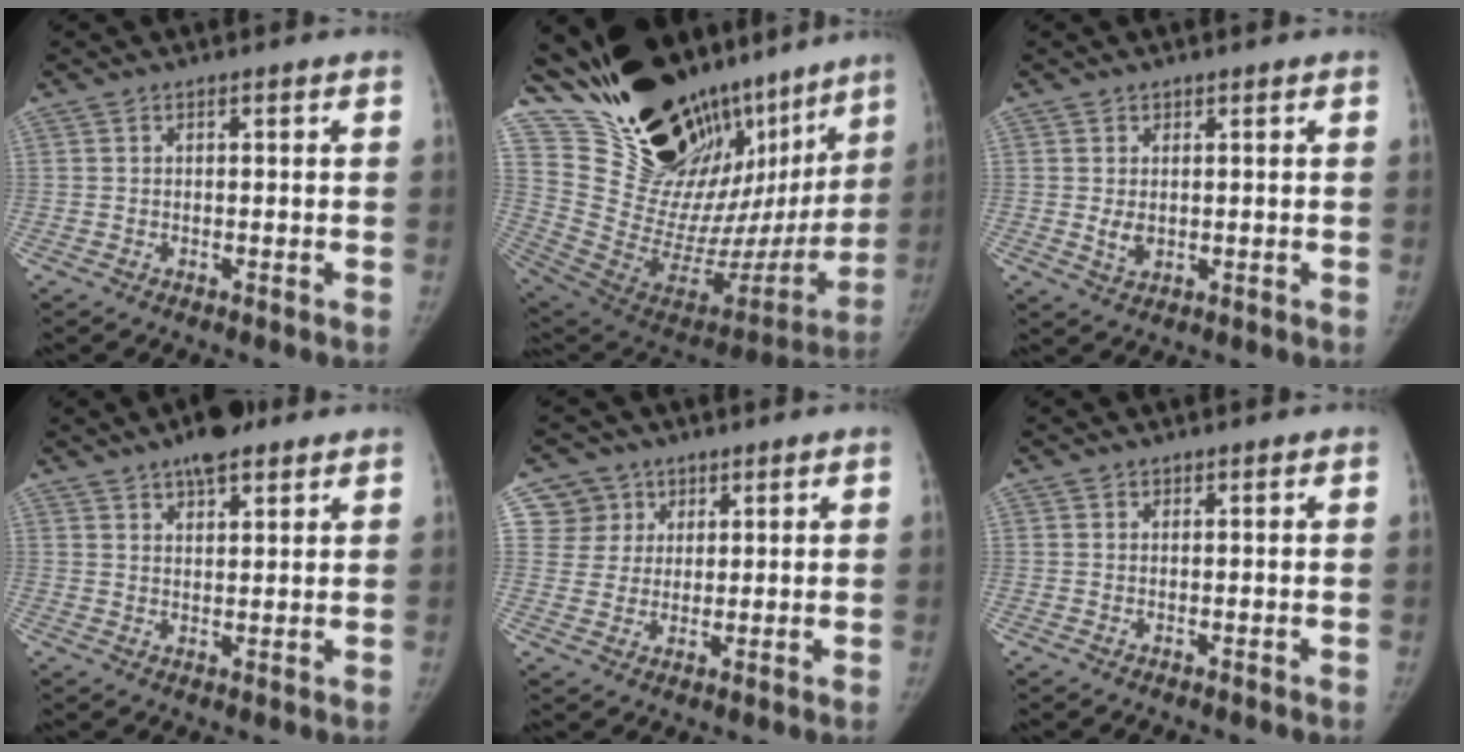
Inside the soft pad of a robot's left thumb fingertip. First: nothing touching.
{"total": 35.9, "force": [27.3, 14.3, 18.3], "torque": [-0.265, -0.141, 0.427]}
{"total": 2.5, "force": [0.4, 1.8, 1.7], "torque": [-0.027, -0.009, 0.016]}
{"total": 7.3, "force": [5.1, 2.9, 4.4], "torque": [-0.051, -0.015, 0.083]}
{"total": 6.0, "force": [2.9, 5.3, -0.3], "torque": [0.039, -0.017, 0.055]}
{"total": 0.0}